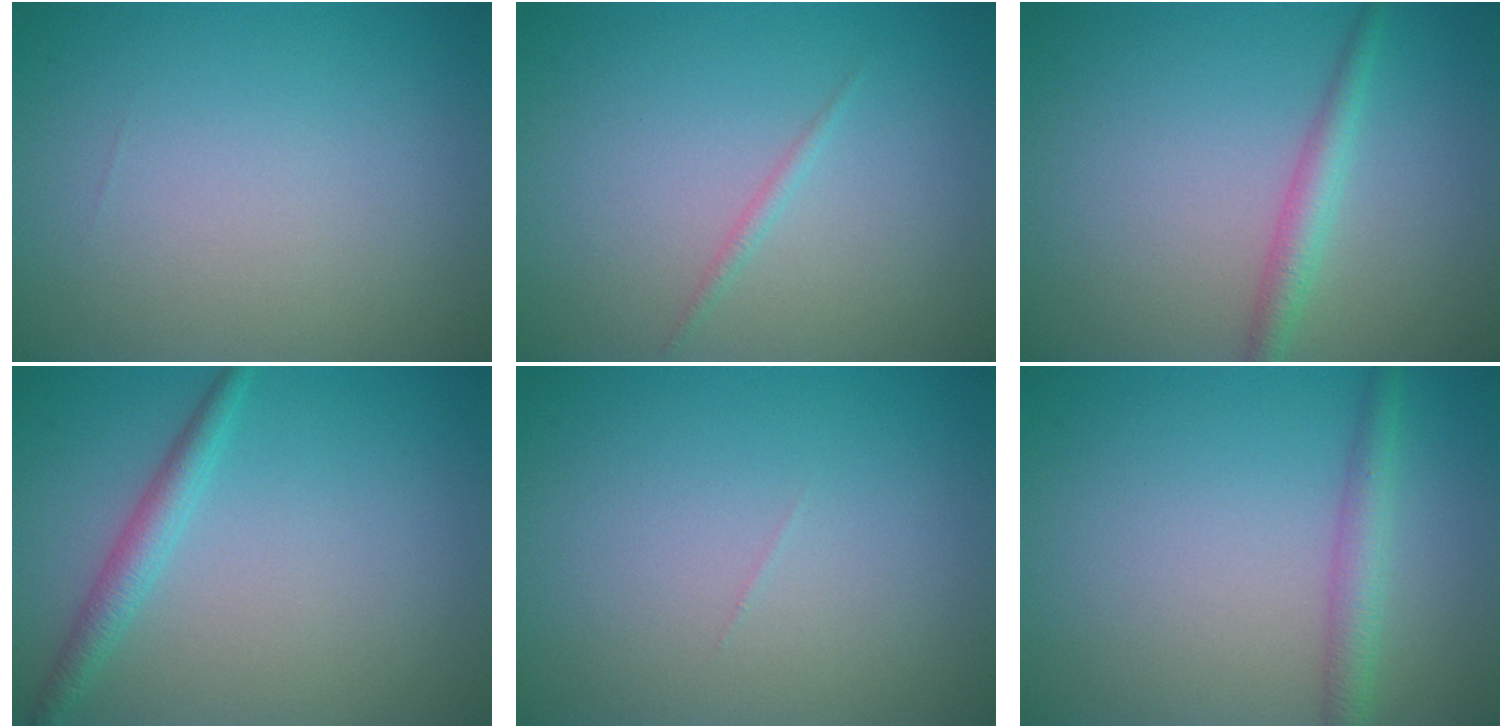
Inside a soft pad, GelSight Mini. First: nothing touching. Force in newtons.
{"total": 0.7, "press": 0.7, "slide": 0.1}
{"total": 2.3, "press": 2.3, "slide": 0.0}
{"total": 2.2, "press": 2.2, "slide": 0.0}
{"total": 0.0}
{"total": 2.5, "press": 2.5, "slide": 0.1}